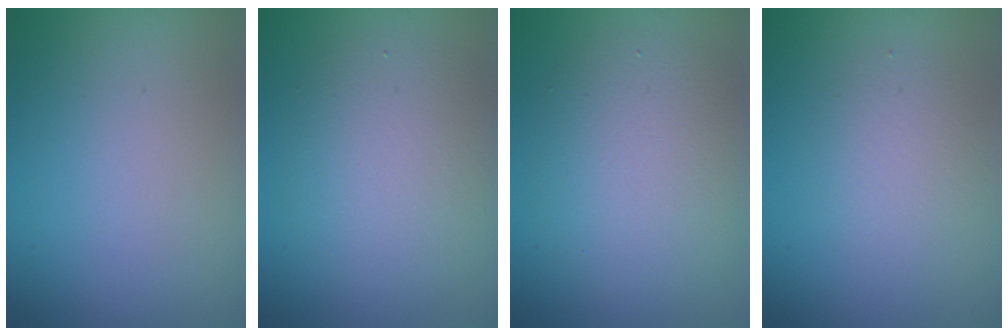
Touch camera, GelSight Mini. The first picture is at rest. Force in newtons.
{"total": 4.6, "press": 4.5, "slide": 0.6}
{"total": 5.3, "press": 5.3, "slide": 0.1}
{"total": 2.2, "press": 2.2, "slide": 0.1}